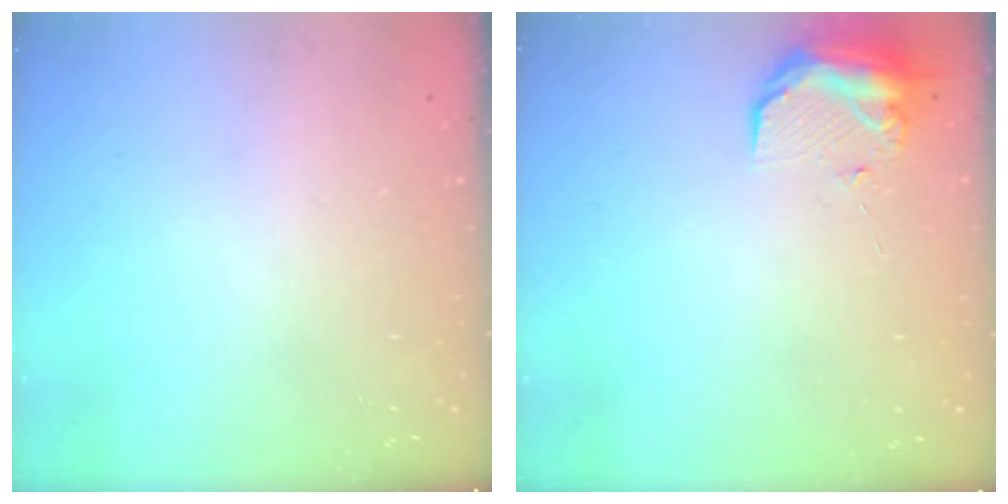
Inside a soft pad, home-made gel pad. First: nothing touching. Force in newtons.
{"total": 9.1, "press": 9.1, "slide": 0.5}